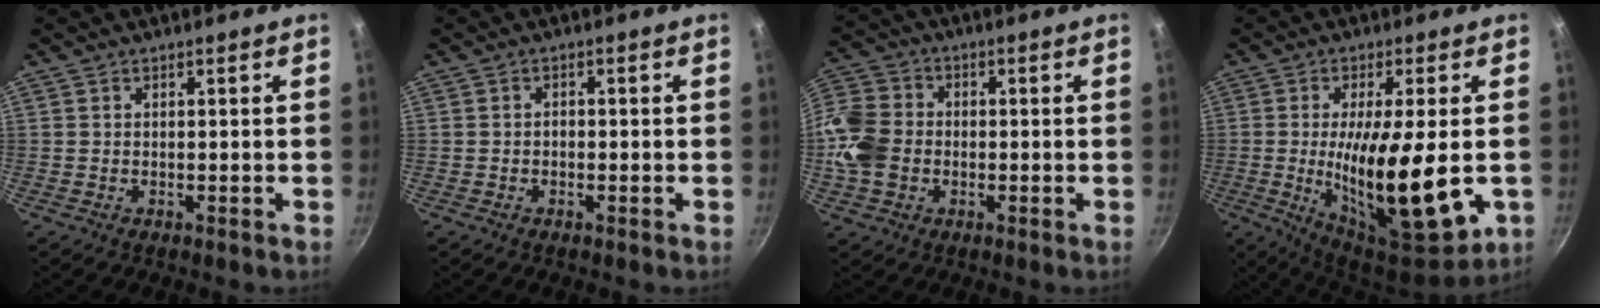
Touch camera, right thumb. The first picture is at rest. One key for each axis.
{"total": 1.0, "fx": -0.4, "fy": 0.8, "fz": 0.5, "tx": -0.008, "ty": 0.004, "tz": -0.008}
{"total": 12.7, "fx": -1.7, "fy": 10.4, "fz": 7.1, "tx": -0.139, "ty": 0.022, "tz": -0.049}
{"total": 20.7, "fx": -2.7, "fy": 6.4, "fz": 19.5, "tx": -0.306, "ty": -0.008, "tz": -0.035}